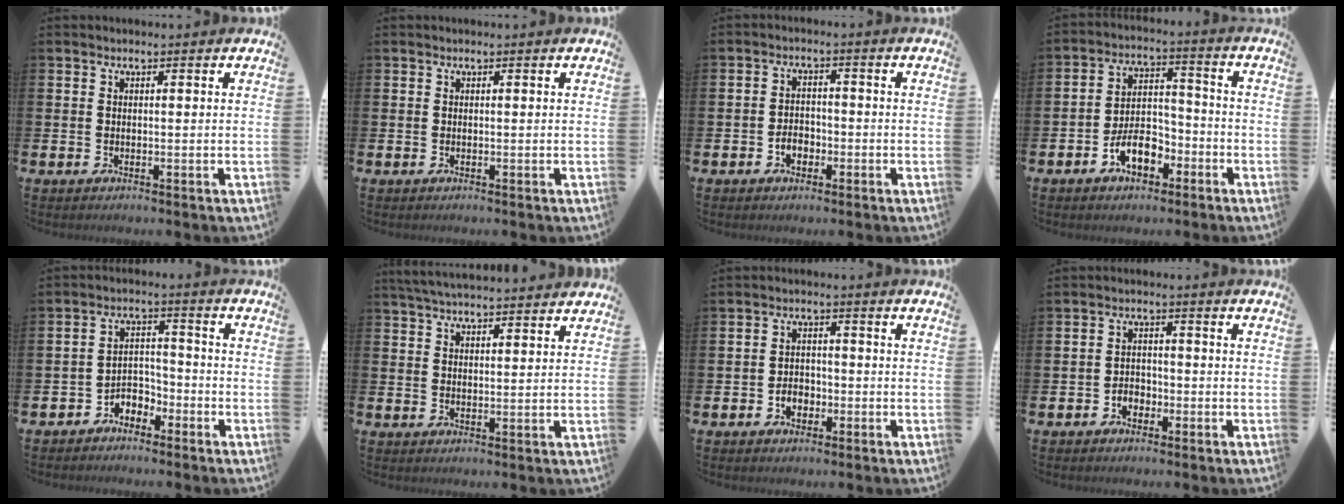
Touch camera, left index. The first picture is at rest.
{"total": 0.0}
{"total": 2.5, "force": [-1.1, 1.9, 1.3], "torque": [-0.011, -0.004, -0.029]}
{"total": 6.7, "force": [-3.6, 3.8, 4.2], "torque": [-0.065, 0.013, -0.070]}
{"total": 3.5, "force": [-3.0, 1.7, 0.6], "torque": [-0.017, 0.004, -0.067]}
{"total": 4.4, "force": [4.3, 0.2, 0.9], "torque": [-0.031, -0.012, 0.080]}
{"total": 2.7, "force": [-1.1, 2.0, 1.3], "torque": [-0.013, -0.003, -0.029]}
{"total": 2.3, "force": [-1.5, 1.7, 0.7], "torque": [-0.009, 0.002, -0.034]}